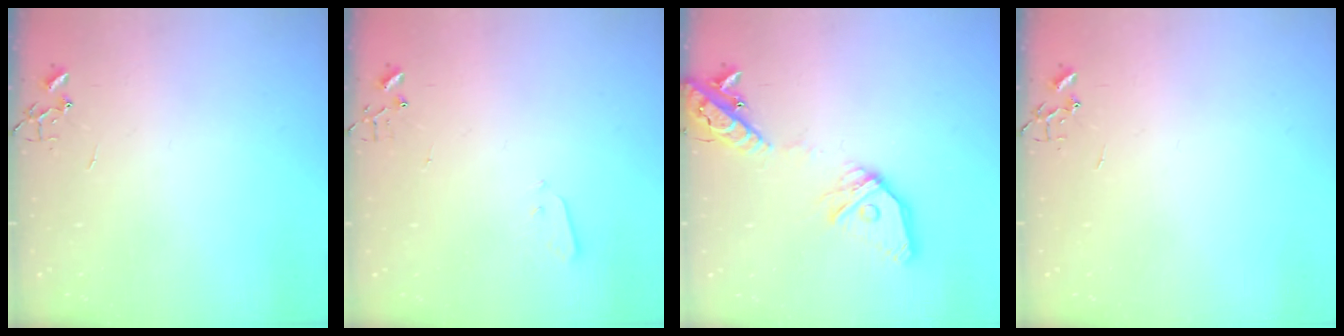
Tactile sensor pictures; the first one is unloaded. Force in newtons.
{"total": 2.1, "press": 2.1, "slide": 0.3}
{"total": 18.2, "press": 18.0, "slide": 3.2}
{"total": 0.0}